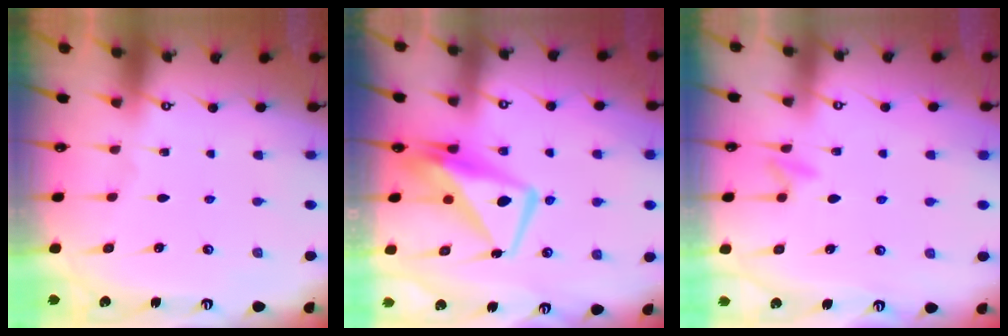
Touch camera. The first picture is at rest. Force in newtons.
{"total": 9.2, "press": 9.1, "slide": 1.4}
{"total": 6.8, "press": 6.7, "slide": 0.9}